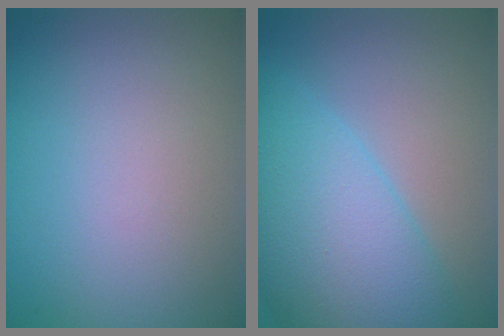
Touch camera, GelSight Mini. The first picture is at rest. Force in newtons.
{"total": 10.1, "press": 10.1, "slide": 0.3}